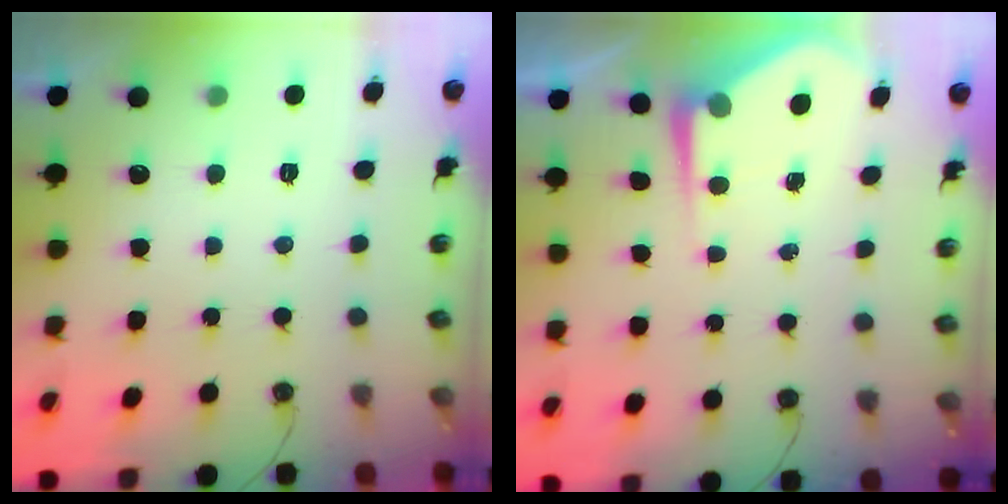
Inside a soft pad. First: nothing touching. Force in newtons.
{"total": 4.9, "press": 4.9, "slide": 0.2}